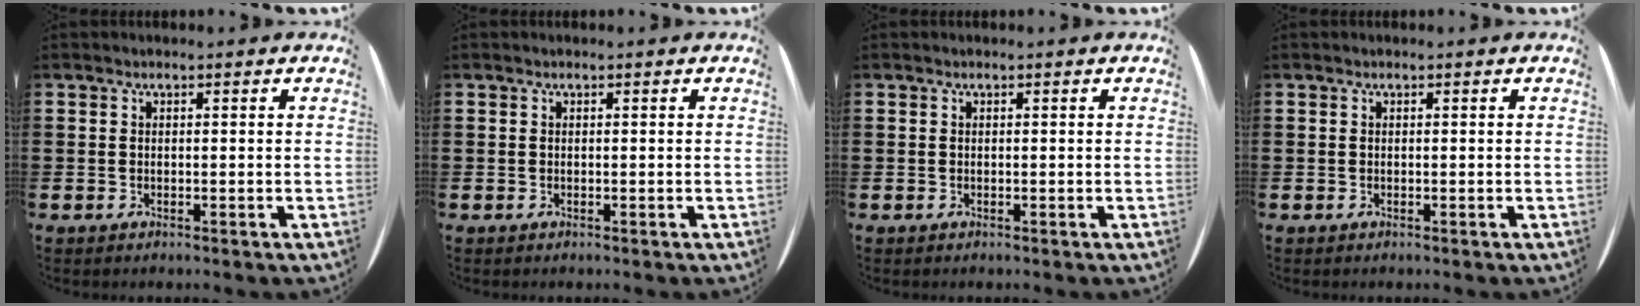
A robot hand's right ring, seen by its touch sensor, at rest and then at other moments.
{"total": 0.0}
{"total": 0.0}
{"total": 0.0}